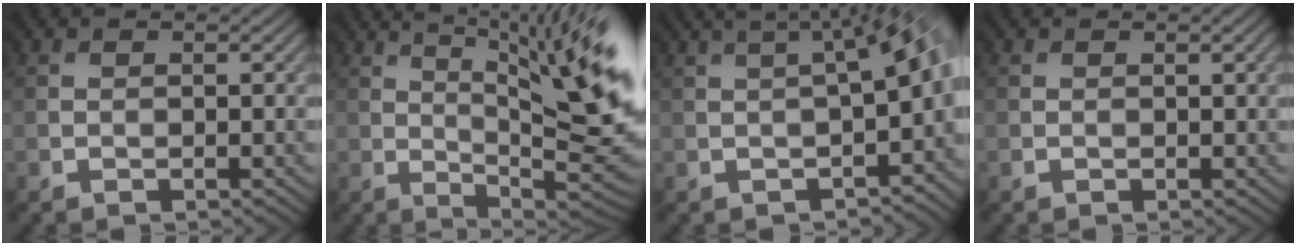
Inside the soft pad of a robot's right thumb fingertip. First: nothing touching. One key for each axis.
{"total": 13.9, "fx": 3.1, "fy": 3.8, "fz": 13.0, "tx": -0.160, "ty": 0.029, "tz": 0.046}
{"total": 6.3, "fx": -0.3, "fy": 1.5, "fz": 6.1, "tx": -0.052, "ty": 0.018, "tz": -0.004}
{"total": 0.0}